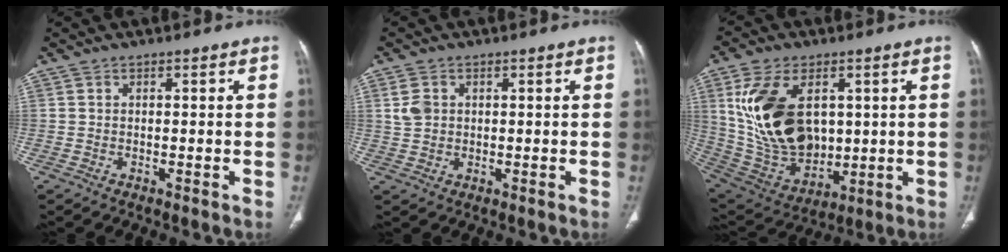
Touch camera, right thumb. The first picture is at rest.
{"total": 3.3, "force": [0.8, 2.6, 1.9], "torque": [-0.037, 0.003, 0.019]}
{"total": 20.1, "force": [4.3, 12.8, 15.0], "torque": [-0.265, -0.019, 0.105]}